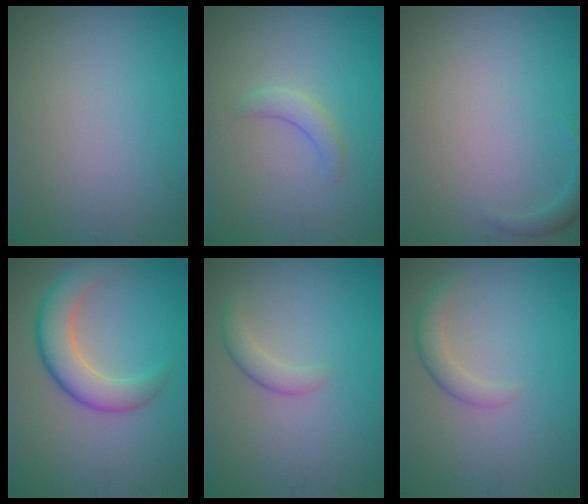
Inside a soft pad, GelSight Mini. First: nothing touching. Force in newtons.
{"total": 1.6, "press": 1.6, "slide": 0.2}
{"total": 1.0, "press": 1.0, "slide": 0.1}
{"total": 4.9, "press": 4.9, "slide": 0.2}
{"total": 1.6, "press": 1.6, "slide": 0.0}
{"total": 1.8, "press": 1.8, "slide": 0.1}